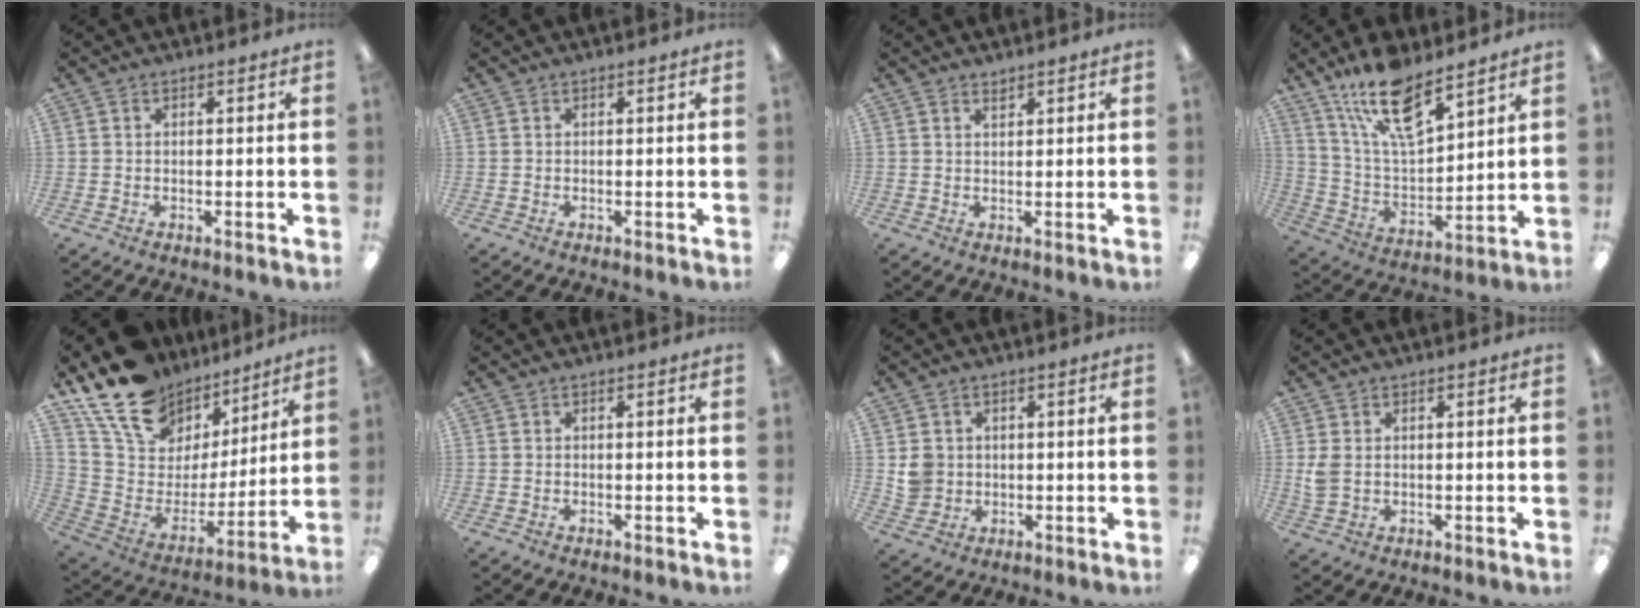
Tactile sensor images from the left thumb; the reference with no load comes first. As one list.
[{"total": 0.0}, {"total": 1.3, "force": [1.3, 0.2, 0.2], "torque": [0.004, -0.006, 0.023]}, {"total": 17.1, "force": [12.2, 6.3, 10.2], "torque": [-0.188, -0.062, 0.213]}, {"total": 17.7, "force": [13.5, 10.1, 5.5], "torque": [-0.124, -0.096, 0.252]}, {"total": 0.0}, {"total": 4.4, "force": [0.9, 4.2, 0.9], "torque": [-0.010, 0.003, 0.016]}, {"total": 3.4, "force": [0.5, 2.3, 2.5], "torque": [-0.048, -0.001, 0.007]}]